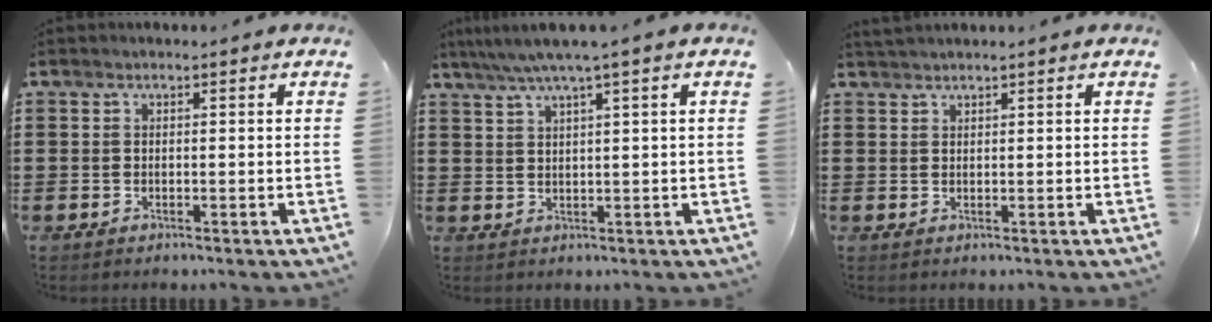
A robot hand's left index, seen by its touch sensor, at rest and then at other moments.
{"total": 3.4, "force": [1.8, -0.3, 2.9], "torque": [-0.060, -0.001, 0.029]}
{"total": 1.2, "force": [1.2, -0.2, 0.3], "torque": [-0.006, 0.000, 0.023]}